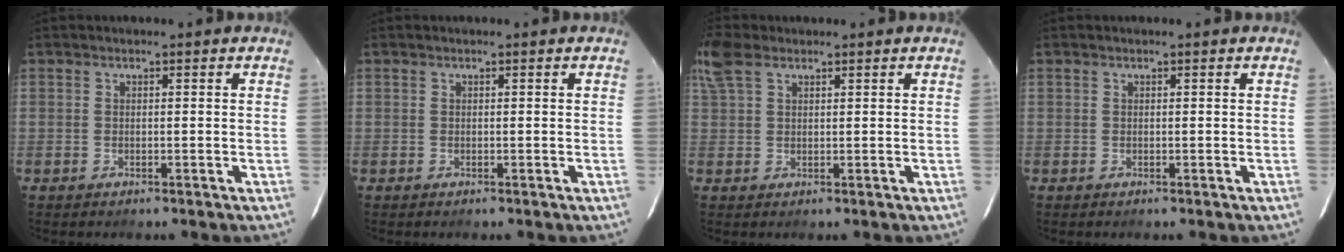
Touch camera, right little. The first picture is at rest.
{"total": 0.0}
{"total": 6.9, "force": [4.1, 3.8, 4.1], "torque": [-0.092, 0.026, 0.080]}
{"total": 0.0}